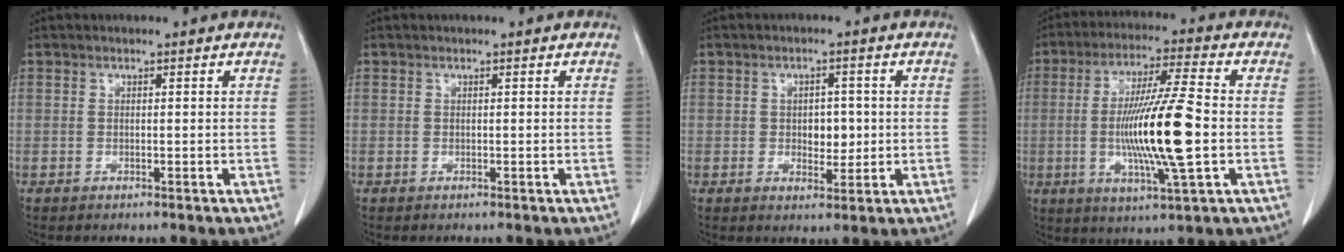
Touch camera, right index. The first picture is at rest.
{"total": 0.0}
{"total": 3.8, "force": [0.0, 2.4, 3.0], "torque": [-0.038, 0.001, 0.005]}
{"total": 14.7, "force": [-1.7, 0.3, 14.6], "torque": [-0.276, -0.011, -0.034]}